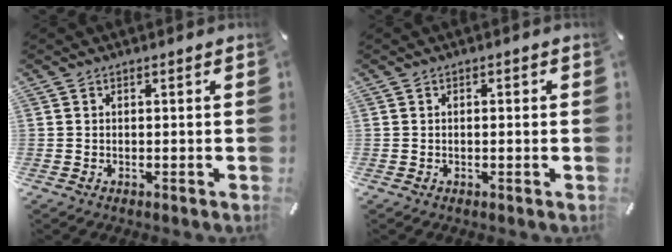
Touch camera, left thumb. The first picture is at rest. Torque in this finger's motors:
{"motor_torque": [-0.25, -0.26, 0.01, 0.14, 0.01]}